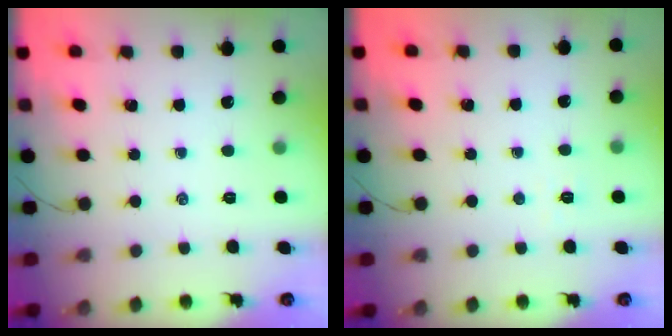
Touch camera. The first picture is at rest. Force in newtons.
{"total": 2.4, "press": 2.3, "slide": 0.5}